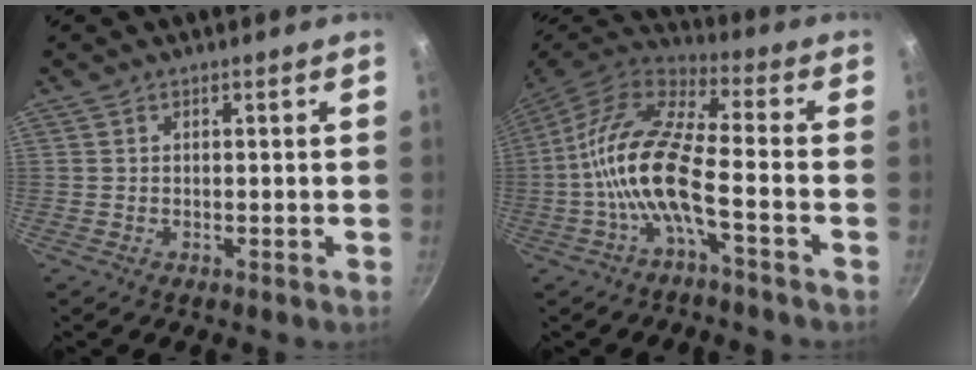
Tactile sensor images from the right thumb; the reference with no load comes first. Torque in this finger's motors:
{"motor_torque": [0.91, 0.62, 2.04, -0.74, 0.79]}